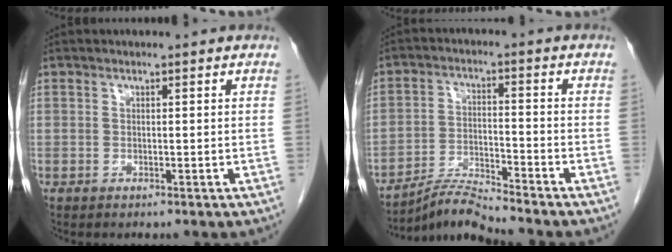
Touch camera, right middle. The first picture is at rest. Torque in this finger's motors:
{"motor_torque": [-0.26, -0.23, -0.15, -0.02]}